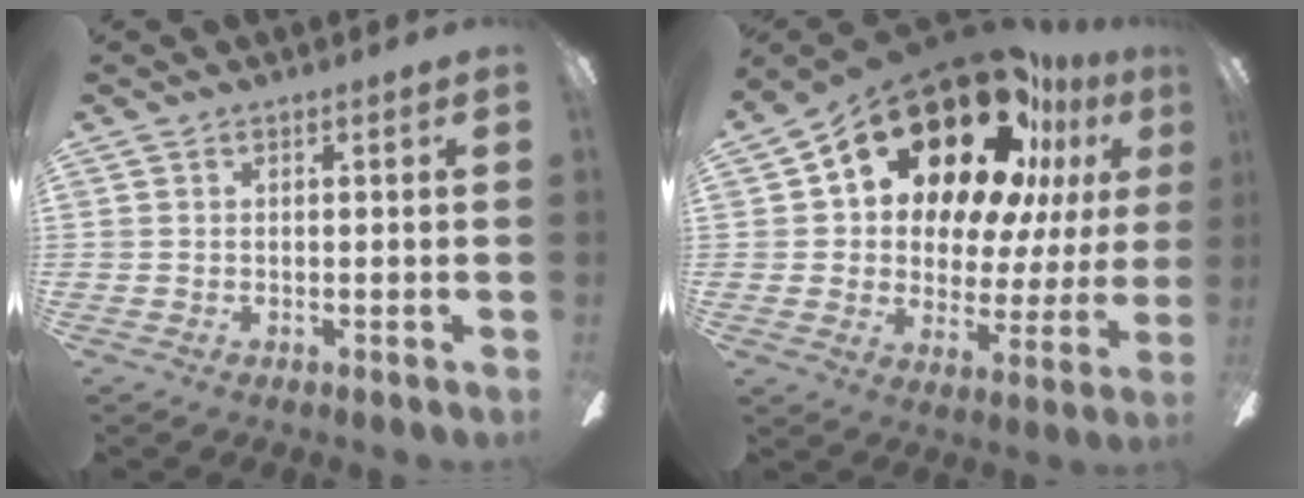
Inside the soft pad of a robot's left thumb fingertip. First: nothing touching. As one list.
[{"total": 23.6, "force": [15.8, 11.7, 13.1], "torque": [-0.209, -0.105, 0.272]}]